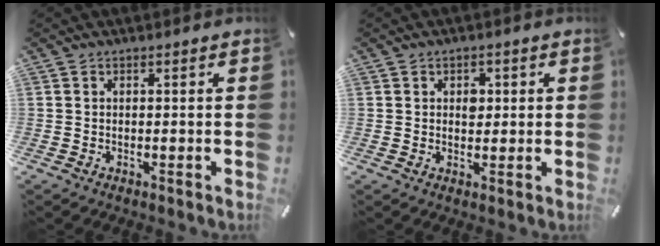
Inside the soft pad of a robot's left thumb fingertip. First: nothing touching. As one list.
[{"total": 3.0, "force": [0.6, 2.3, 1.8], "torque": [-0.006, -0.007, 0.001]}]